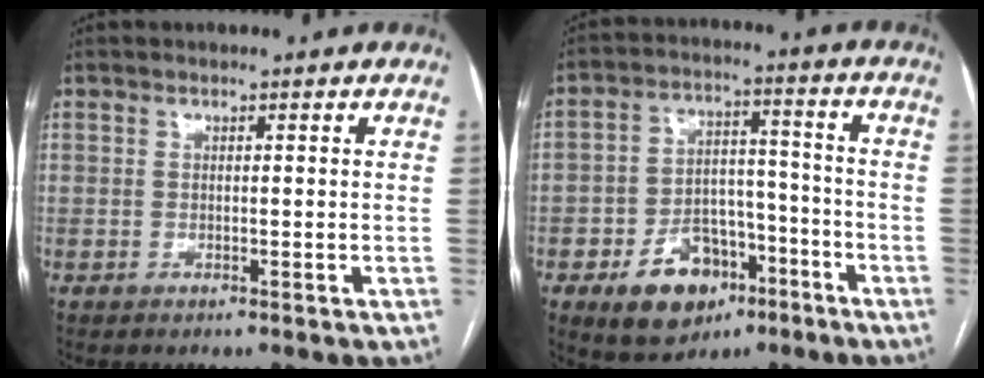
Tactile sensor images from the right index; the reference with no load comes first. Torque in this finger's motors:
{"motor_torque": [-0.12, -0.23, -0.65, -0.21]}